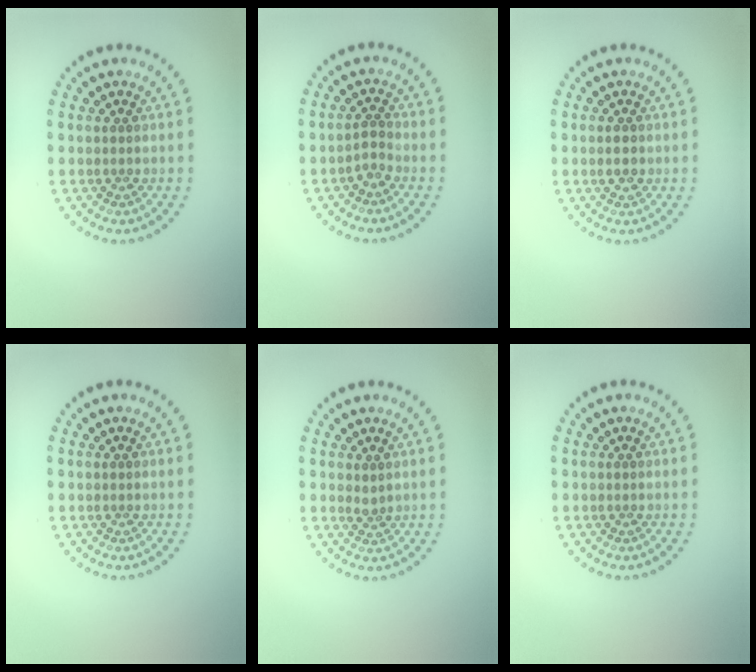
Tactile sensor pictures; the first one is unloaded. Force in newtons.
{"total": 1.4, "press": 1.0, "slide": 1.0}
{"total": 1.4, "press": 1.4, "slide": 0.1}
{"total": 0.0}
{"total": 1.0, "press": 0.7, "slide": 0.6}
{"total": 0.0}